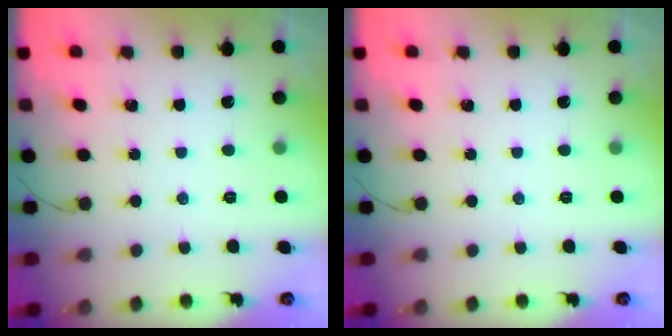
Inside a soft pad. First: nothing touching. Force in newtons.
{"total": 0.0}